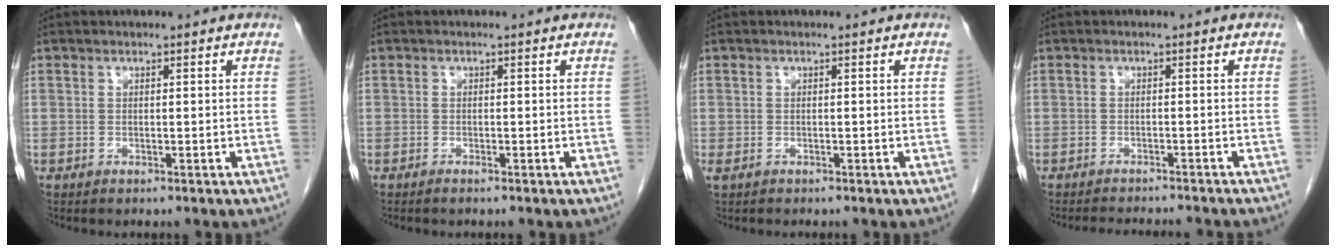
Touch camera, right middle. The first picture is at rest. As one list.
[{"total": 0.7, "force": [-0.5, -0.1, 0.4], "torque": [-0.011, -0.001, -0.010]}, {"total": 1.1, "force": [-0.7, 0.6, 0.6], "torque": [-0.015, -0.002, -0.007]}, {"total": 7.6, "force": [-7.2, 0.3, 2.5], "torque": [-0.029, -0.010, -0.090]}]